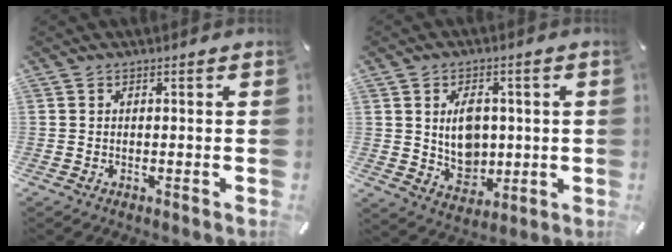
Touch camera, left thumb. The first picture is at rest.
{"total": 8.7, "force": [1.0, 7.0, 5.2], "torque": [-0.068, -0.004, 0.017]}